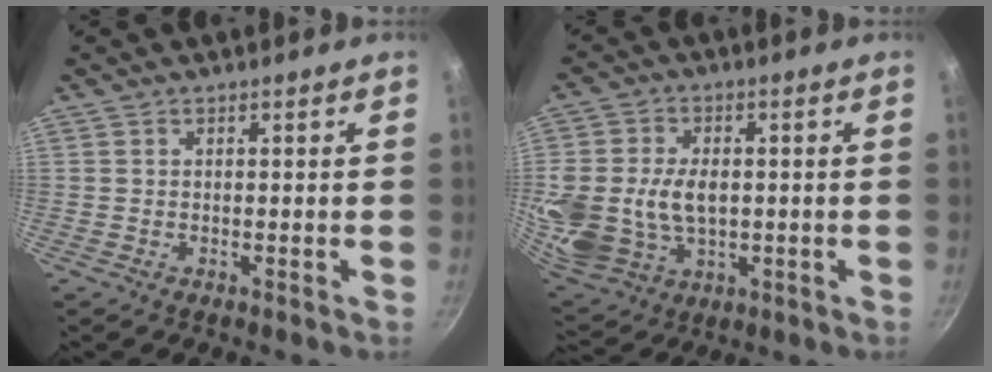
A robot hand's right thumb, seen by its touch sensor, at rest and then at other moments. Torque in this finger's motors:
{"motor_torque": [0.78, 0.75, 1.15, -0.02, 0.18]}